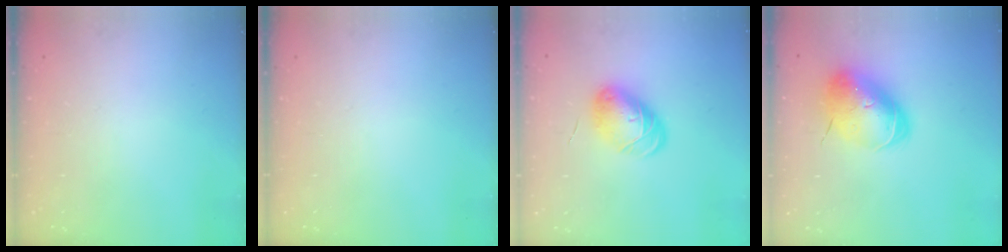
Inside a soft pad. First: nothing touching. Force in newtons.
{"total": 0.0}
{"total": 9.7, "press": 9.7, "slide": 0.1}
{"total": 13.0, "press": 12.8, "slide": 2.4}